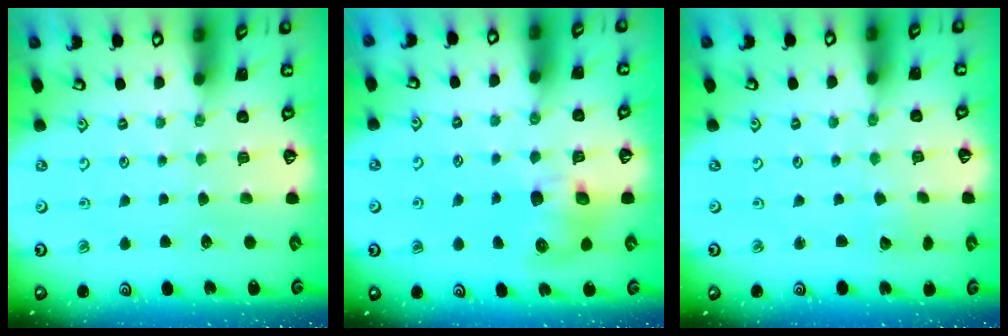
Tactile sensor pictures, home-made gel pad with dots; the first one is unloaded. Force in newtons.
{"total": 8.7, "press": 8.6, "slide": 1.3}
{"total": 1.8, "press": 1.8, "slide": 0.1}